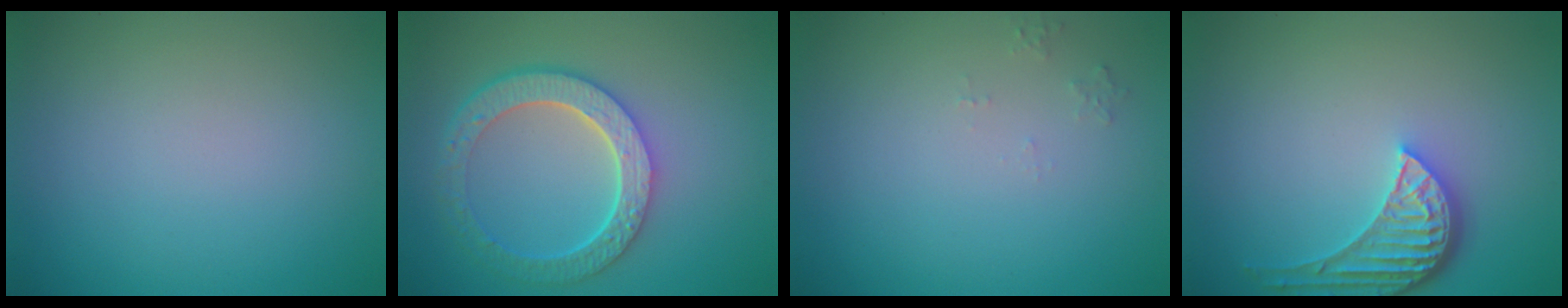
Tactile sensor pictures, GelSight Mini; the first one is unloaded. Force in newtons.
{"total": 6.1, "press": 4.6, "slide": 4.0}
{"total": 0.8, "press": 0.7, "slide": 0.2}
{"total": 4.3, "press": 3.5, "slide": 2.6}